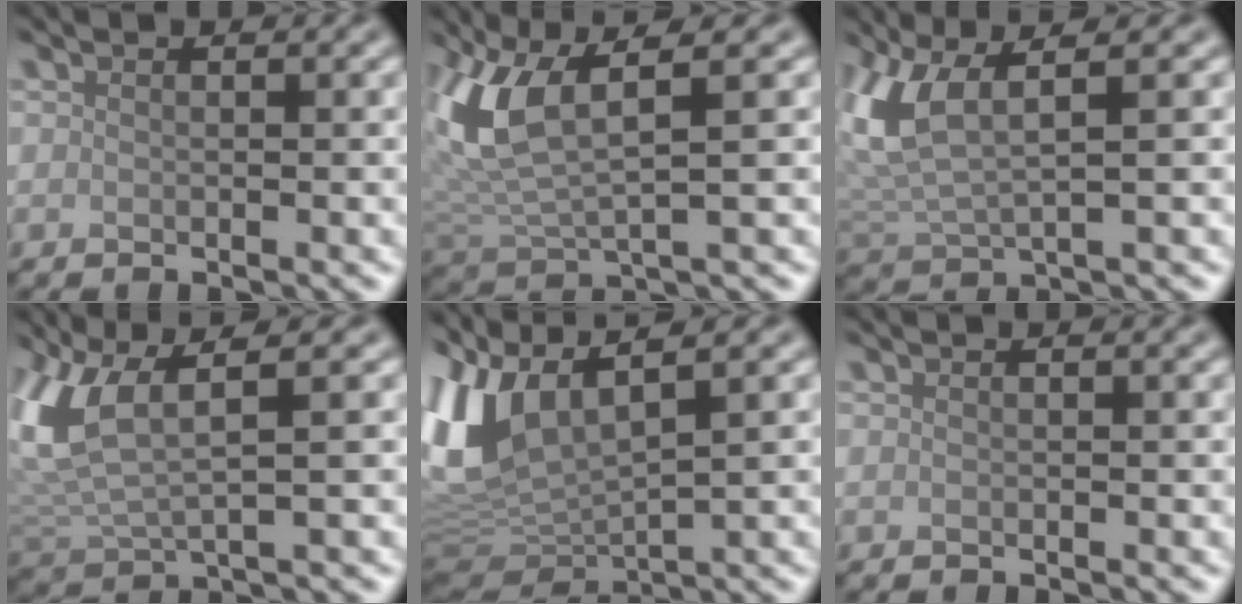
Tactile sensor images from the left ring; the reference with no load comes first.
{"total": 6.5, "force": [2.4, 2.2, 5.6], "torque": [-0.138, -0.001, 0.052]}
{"total": 5.6, "force": [2.5, 1.7, 4.7], "torque": [-0.120, 0.003, 0.054]}
{"total": 6.3, "force": [2.8, 2.2, 5.3], "torque": [-0.136, 0.003, 0.058]}
{"total": 9.9, "force": [3.9, 4.0, 8.2], "torque": [-0.213, 0.010, 0.076]}
{"total": 0.0}